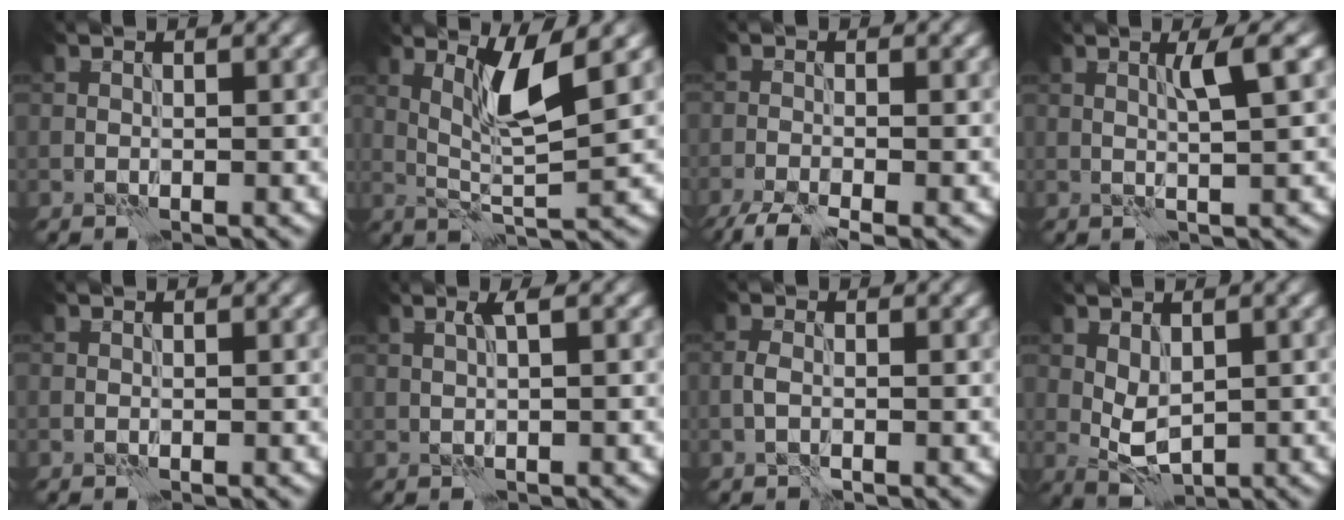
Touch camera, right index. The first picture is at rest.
{"total": 4.7, "force": [1.9, 0.4, 4.2], "torque": [-0.092, -0.007, 0.043]}
{"total": 3.9, "force": [-2.9, 0.7, 2.4], "torque": [-0.046, -0.009, -0.063]}
{"total": 2.8, "force": [1.0, 0.0, 2.6], "torque": [-0.043, 0.004, 0.016]}
{"total": 0.0}
{"total": 1.4, "force": [0.5, 0.0, 1.3], "torque": [-0.029, 0.003, 0.008]}
{"total": 1.3, "force": [-0.4, 0.7, 1.1], "torque": [-0.025, 0.001, -0.011]}
{"total": 2.9, "force": [0.6, 1.6, 2.3], "torque": [-0.049, -0.002, 0.016]}